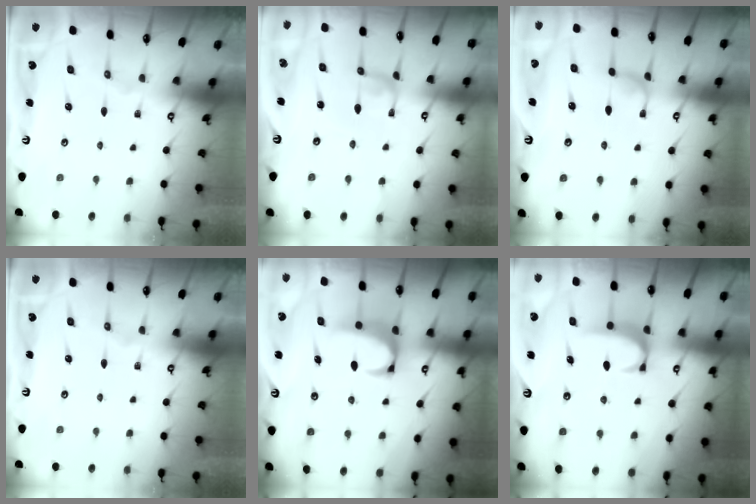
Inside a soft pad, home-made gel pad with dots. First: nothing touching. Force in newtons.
{"total": 2.2, "press": 2.2, "slide": 0.1}
{"total": 2.2, "press": 2.2, "slide": 0.4}
{"total": 0.0}
{"total": 2.1, "press": 1.9, "slide": 1.0}
{"total": 1.6, "press": 1.6, "slide": 0.5}